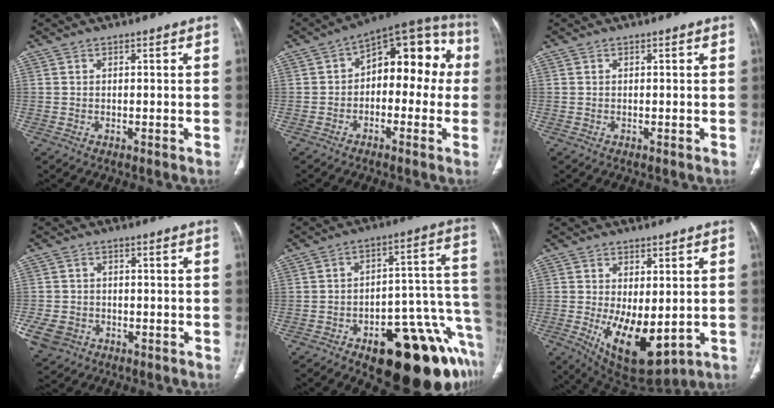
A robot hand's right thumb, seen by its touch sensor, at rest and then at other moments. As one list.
[{"total": 14.6, "force": [0.7, 8.8, 11.7], "torque": [-0.094, 0.055, -0.004]}, {"total": 0.0}, {"total": 7.6, "force": [-3.2, 6.2, 3.0], "torque": [-0.072, 0.015, -0.045]}, {"total": 25.0, "force": [-11.9, 10.4, 19.4], "torque": [-0.156, 0.085, -0.157]}, {"total": 13.0, "force": [-2.3, 6.3, 11.1], "torque": [-0.169, -0.025, -0.010]}]